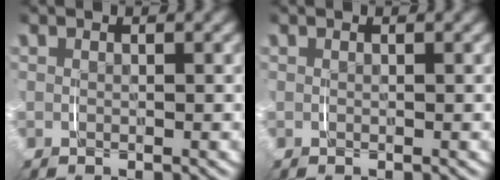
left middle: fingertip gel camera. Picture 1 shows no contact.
{"total": 0.0}